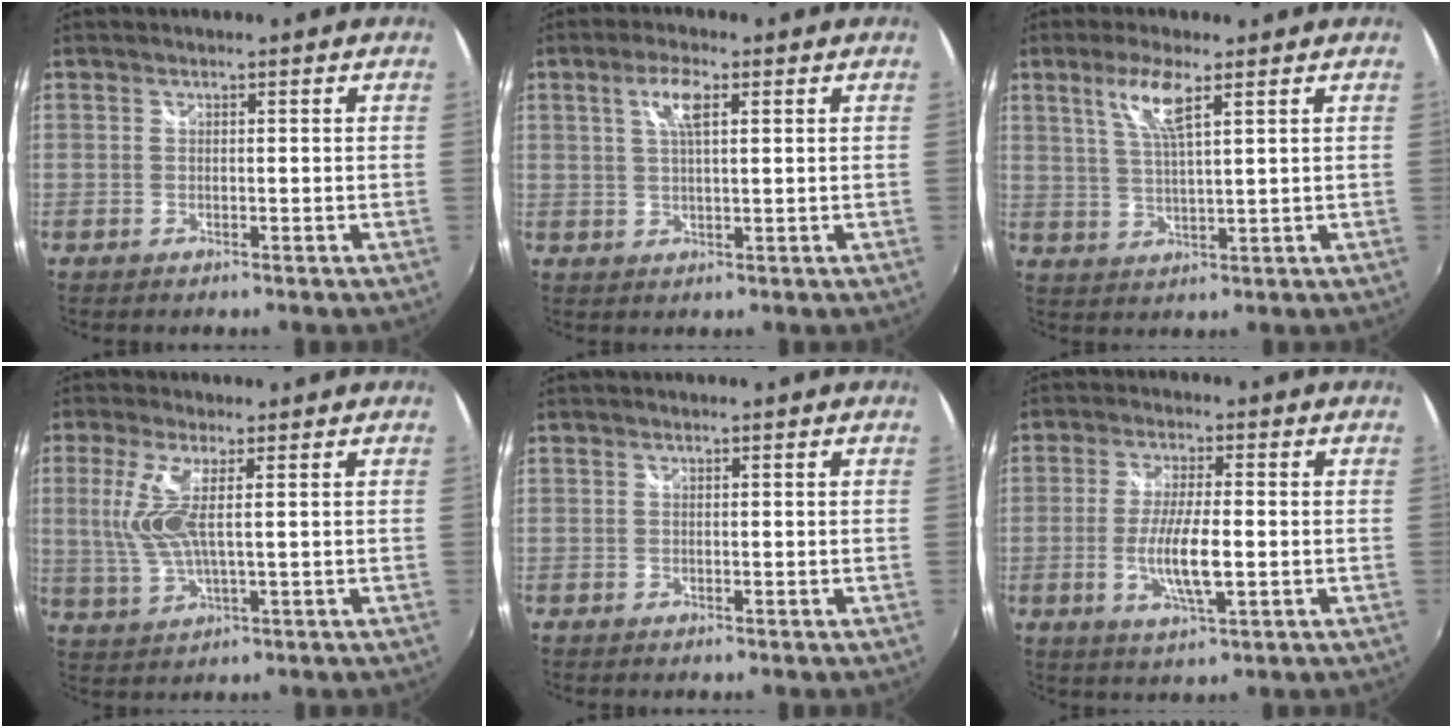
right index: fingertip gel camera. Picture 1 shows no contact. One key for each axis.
{"total": 4.9, "fx": 1.9, "fy": 1.5, "fz": 4.2, "tx": -0.079, "ty": 0.007, "tz": 0.035}
{"total": 6.4, "fx": 3.3, "fy": 0.8, "fz": 5.5, "tx": -0.111, "ty": -0.001, "tz": 0.068}
{"total": 7.6, "fx": 1.4, "fy": 1.7, "fz": 7.3, "tx": -0.163, "ty": -0.003, "tz": 0.035}
{"total": 0.0}
{"total": 9.9, "fx": -1.9, "fy": 2.0, "fz": 9.5, "tx": -0.184, "ty": -0.011, "tz": -0.034}